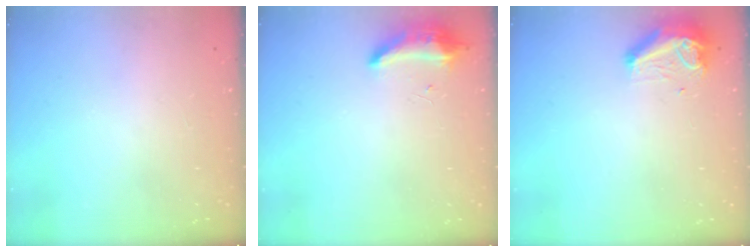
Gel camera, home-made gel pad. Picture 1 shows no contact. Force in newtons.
{"total": 8.0, "press": 8.0, "slide": 0.4}
{"total": 9.0, "press": 8.9, "slide": 1.2}